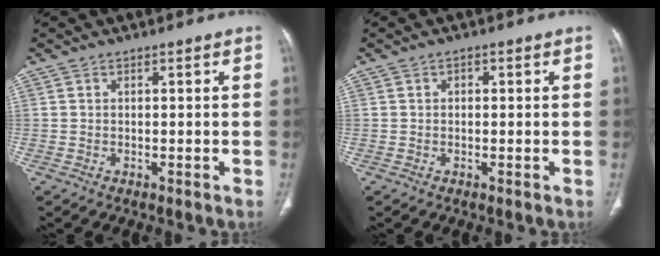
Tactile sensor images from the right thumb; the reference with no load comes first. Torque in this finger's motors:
{"motor_torque": [-0.01, -0.23, -0.26, 0.10, 0.06]}